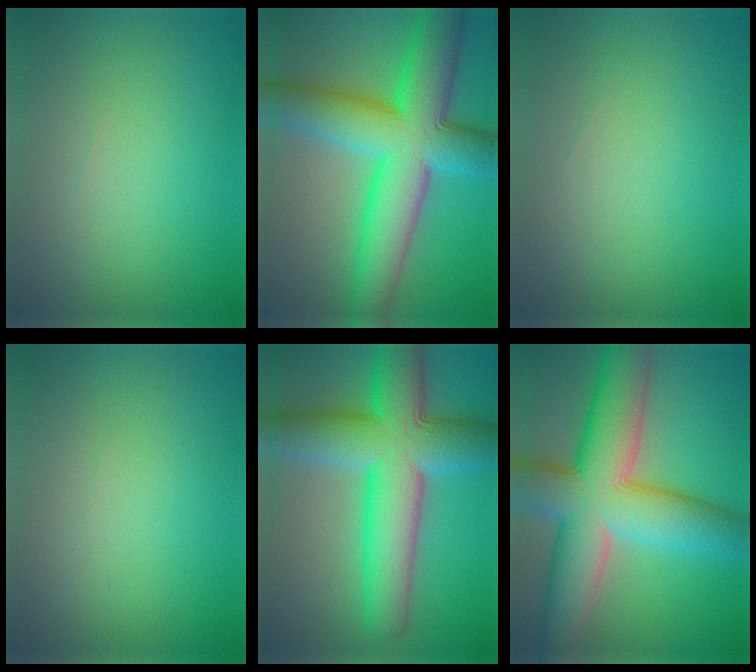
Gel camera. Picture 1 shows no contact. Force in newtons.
{"total": 12.8, "press": 12.8, "slide": 0.3}
{"total": 0.0}
{"total": 0.0}
{"total": 12.2, "press": 12.2, "slide": 0.4}
{"total": 13.9, "press": 13.8, "slide": 0.6}